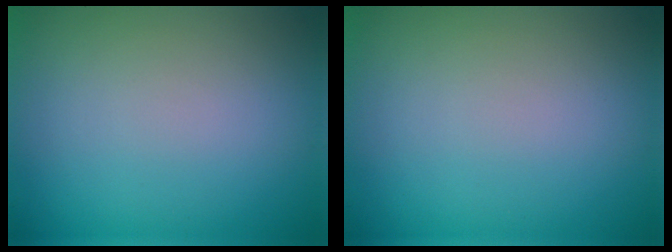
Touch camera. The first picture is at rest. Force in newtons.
{"total": 0.0}